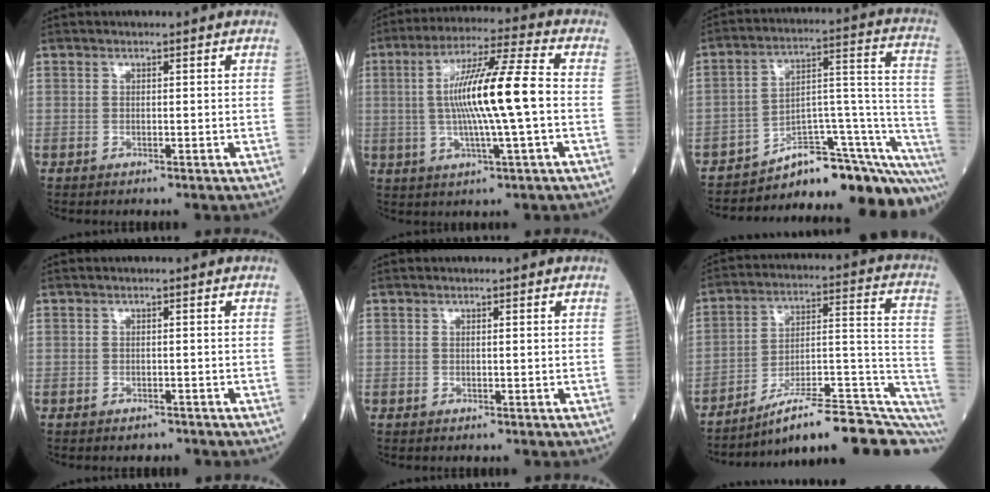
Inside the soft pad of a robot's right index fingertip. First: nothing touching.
{"total": 13.3, "force": [-0.2, -0.1, 13.3], "torque": [-0.243, 0.011, -0.008]}
{"total": 20.4, "force": [-19.2, 1.7, 6.5], "torque": [-0.015, 0.065, -0.271]}
{"total": 1.4, "force": [-1.2, 0.6, 0.2], "torque": [-0.005, 0.001, -0.017]}
{"total": 0.0}
{"total": 22.7, "force": [-17.6, 3.2, 13.9], "torque": [-0.120, 0.036, -0.259]}